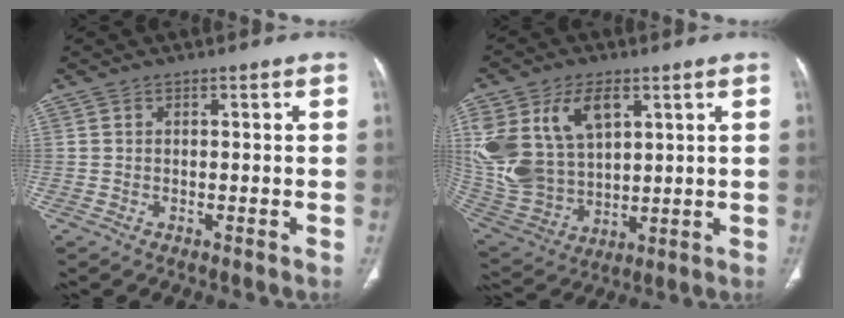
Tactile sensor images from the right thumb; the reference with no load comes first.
{"total": 20.5, "force": [7.4, 13.2, 13.8], "torque": [-0.290, -0.014, 0.158]}